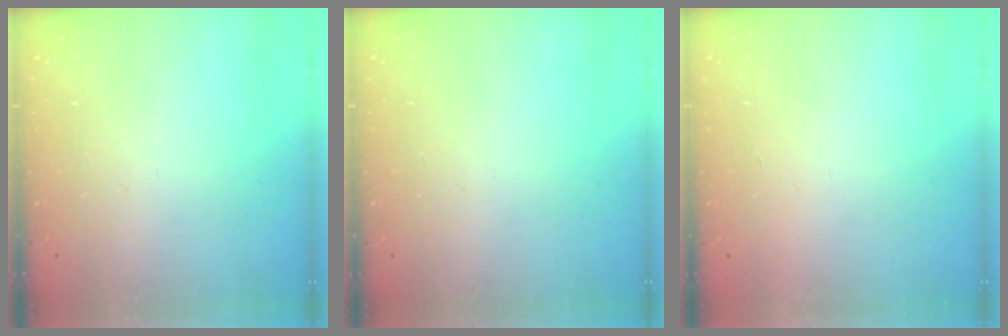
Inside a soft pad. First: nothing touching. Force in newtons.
{"total": 0.0}
{"total": 1.6, "press": 1.6, "slide": 0.1}